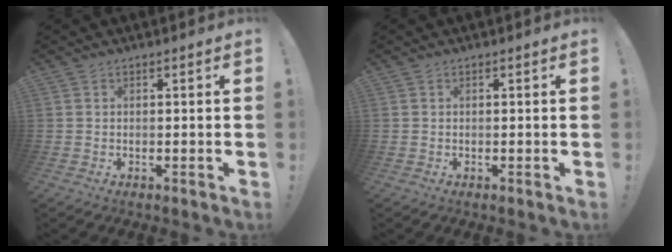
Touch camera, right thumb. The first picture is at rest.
{"total": 0.0}